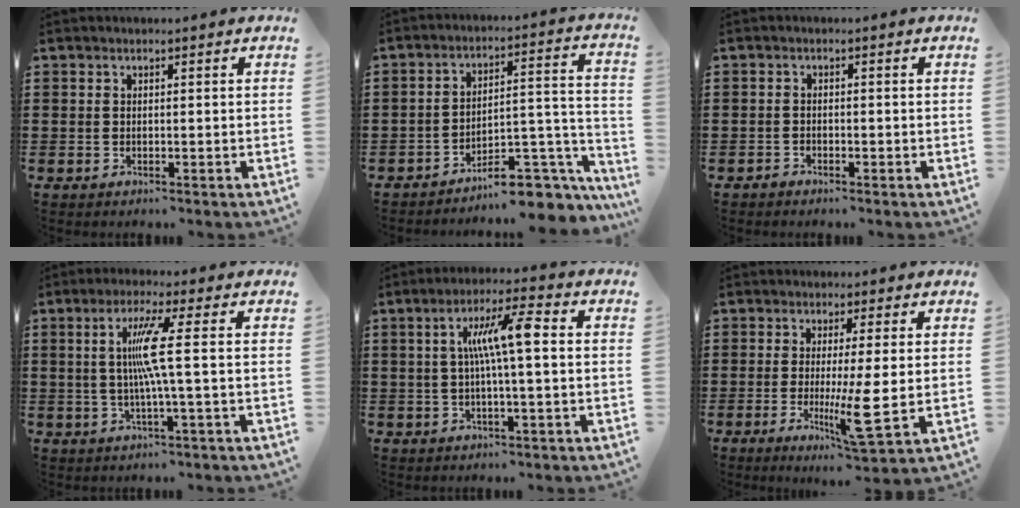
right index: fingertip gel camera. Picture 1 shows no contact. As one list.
[{"total": 8.6, "force": [-7.2, 2.7, 3.8], "torque": [-0.040, 0.025, -0.131]}, {"total": 0.9, "force": [-0.8, 0.3, 0.0], "torque": [-0.003, 0.001, -0.017]}, {"total": 7.1, "force": [0.4, -0.7, 7.1], "torque": [-0.149, -0.007, -0.007]}, {"total": 8.0, "force": [0.6, 1.0, 7.9], "torque": [-0.148, 0.010, 0.003]}, {"total": 7.5, "force": [-1.0, -0.3, 7.4], "torque": [-0.142, -0.024, -0.019]}]